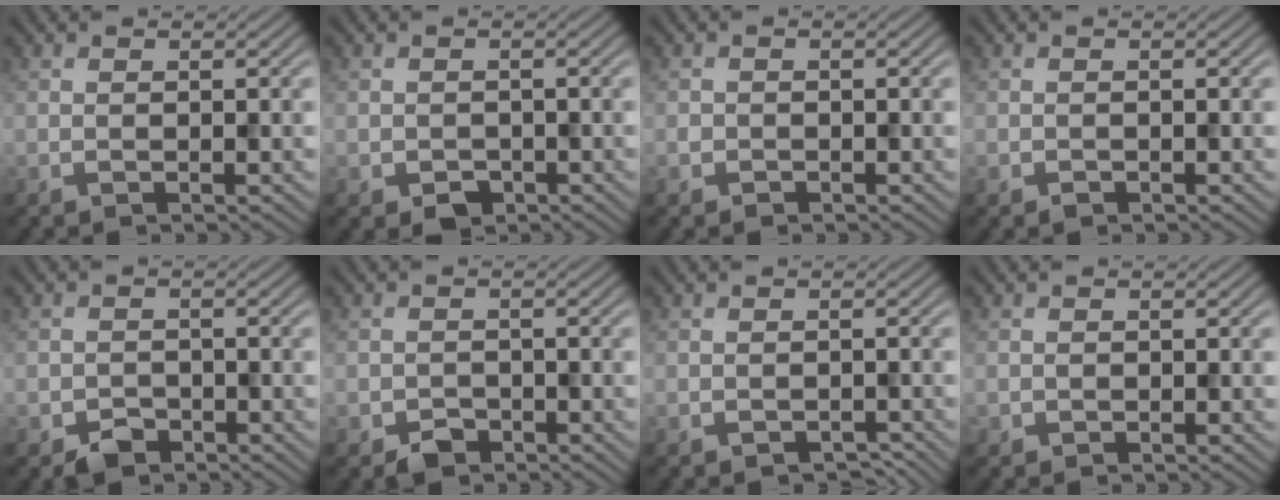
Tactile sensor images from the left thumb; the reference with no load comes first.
{"total": 2.0, "force": [-1.0, 1.5, 0.8], "torque": [-0.012, -0.009, -0.019]}
{"total": 1.0, "force": [-0.5, 0.8, 0.1], "torque": [0.003, -0.003, -0.014]}
{"total": 0.6, "force": [-0.4, 0.4, 0.1], "torque": [0.000, -0.004, -0.007]}
{"total": 2.5, "force": [-1.9, 1.6, 0.7], "torque": [-0.008, -0.003, -0.041]}
{"total": 2.3, "force": [-1.7, 1.4, 0.7], "torque": [-0.008, -0.001, -0.037]}
{"total": 1.3, "force": [-1.1, 0.6, 0.4], "torque": [-0.005, -0.003, -0.018]}
{"total": 0.7, "force": [-0.2, 0.6, 0.1], "torque": [0.002, -0.005, -0.007]}